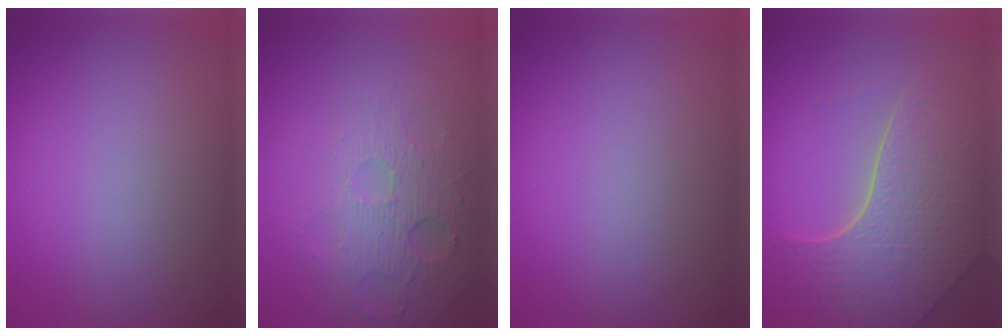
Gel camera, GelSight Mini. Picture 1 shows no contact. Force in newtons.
{"total": 3.6, "press": 3.2, "slide": 1.5}
{"total": 0.0}
{"total": 7.7, "press": 5.6, "slide": 5.3}